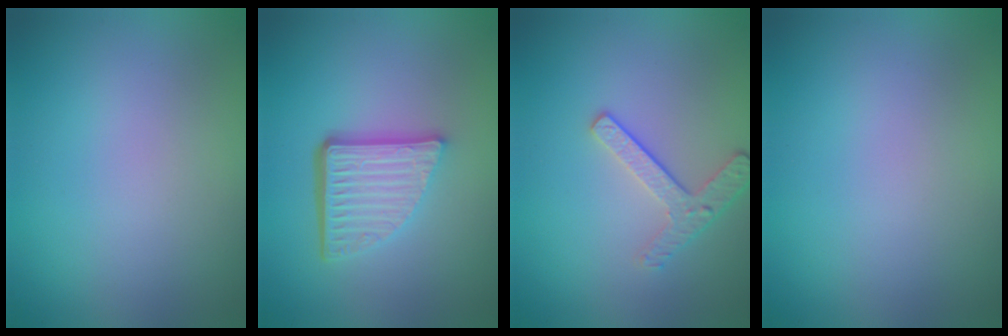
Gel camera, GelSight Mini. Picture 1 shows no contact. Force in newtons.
{"total": 5.4, "press": 3.7, "slide": 3.9}
{"total": 2.5, "press": 2.2, "slide": 1.1}
{"total": 0.0}